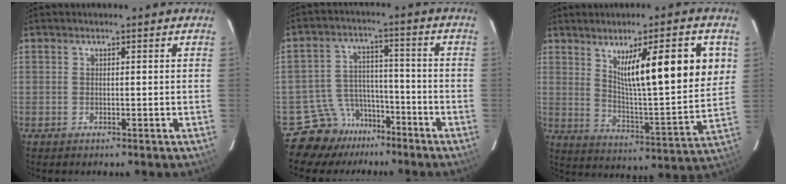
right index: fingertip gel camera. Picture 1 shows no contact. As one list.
[{"total": 8.6, "force": [-6.3, 5.8, -0.1], "torque": [-0.001, 0.047, -0.100]}, {"total": 18.0, "force": [6.6, 1.9, 16.7], "torque": [-0.238, -0.008, 0.106]}]